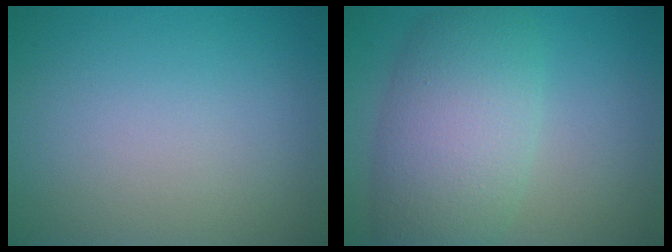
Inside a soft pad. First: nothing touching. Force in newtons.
{"total": 7.8, "press": 7.8, "slide": 0.4}